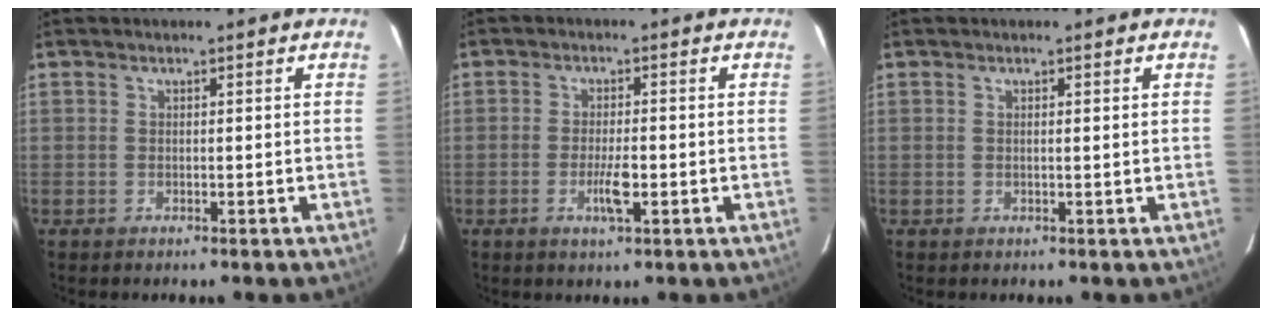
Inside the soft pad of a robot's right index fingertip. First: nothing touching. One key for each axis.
{"total": 3.8, "fx": -1.3, "fy": 0.4, "fz": 3.6, "tx": -0.069, "ty": -0.003, "tz": -0.022}
{"total": 0.6, "fx": 0.2, "fy": 0.0, "fz": 0.5, "tx": -0.011, "ty": 0.002, "tz": 0.002}